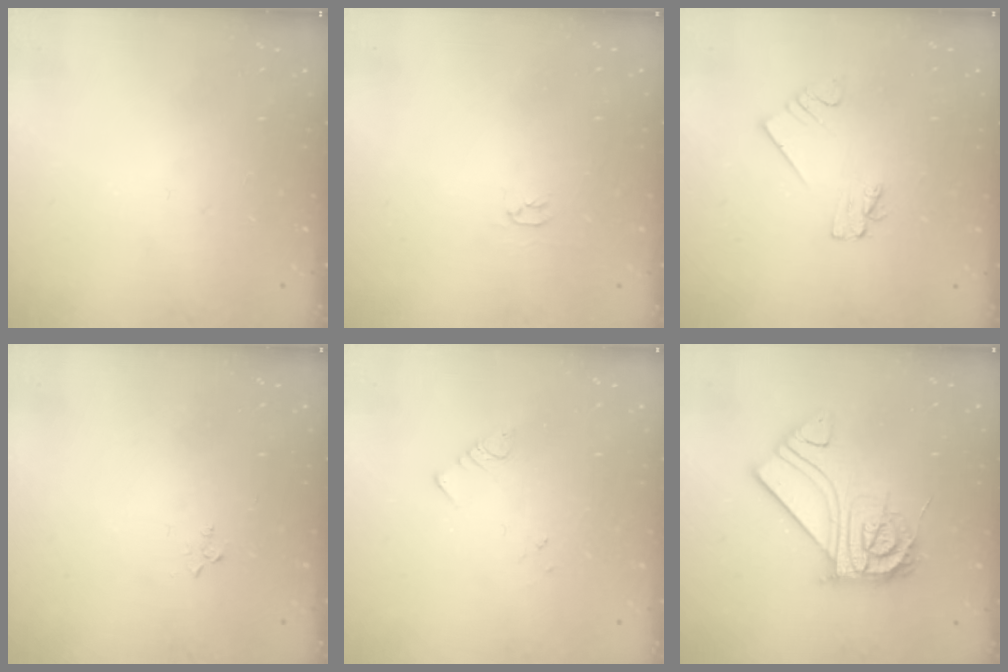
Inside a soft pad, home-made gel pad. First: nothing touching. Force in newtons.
{"total": 2.0, "press": 2.0, "slide": 0.3}
{"total": 2.0, "press": 2.0, "slide": 0.1}
{"total": 2.9, "press": 2.8, "slide": 0.4}
{"total": 4.0, "press": 3.9, "slide": 0.5}
{"total": 15.9, "press": 15.8, "slide": 0.7}